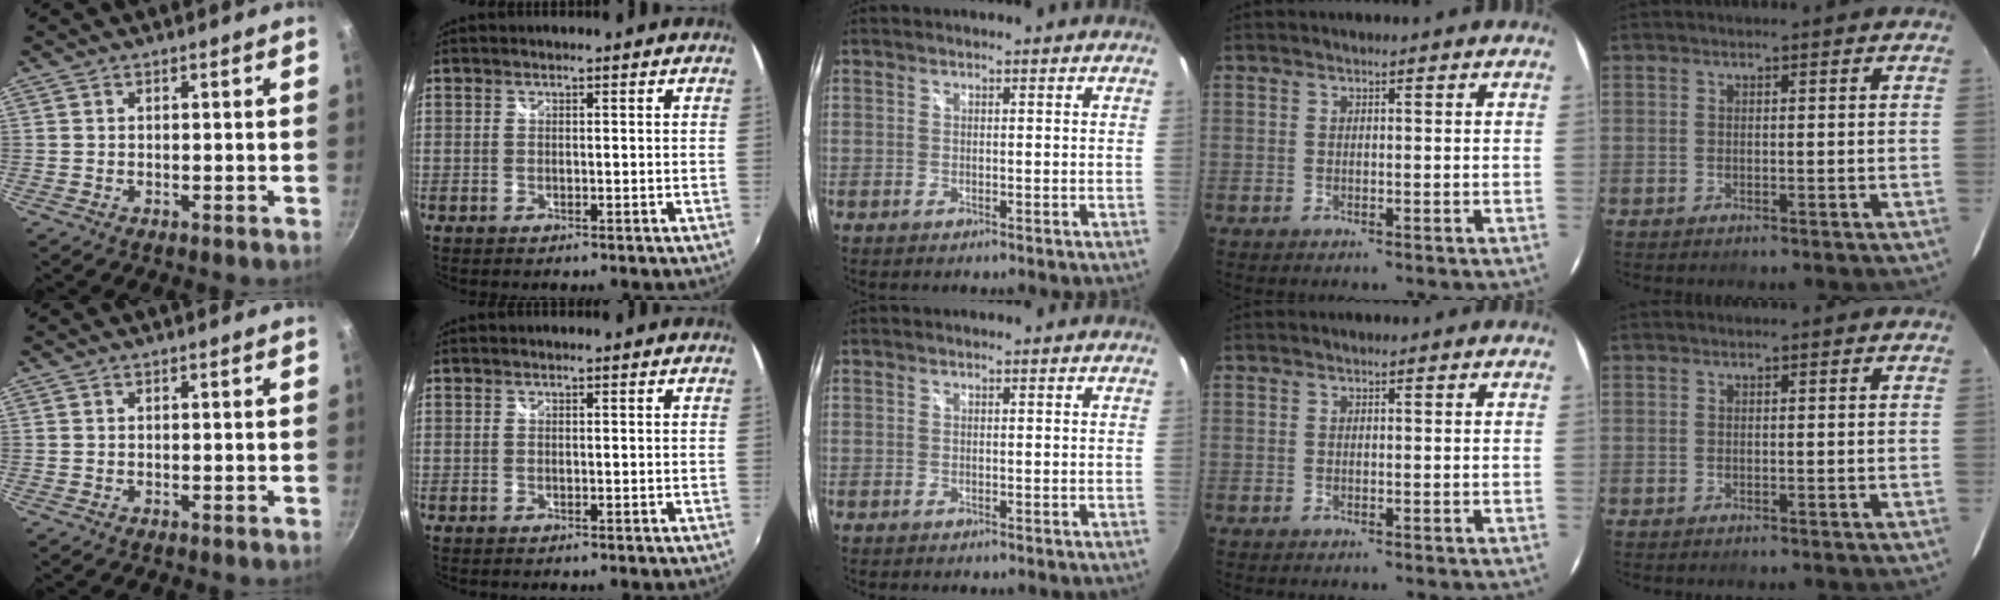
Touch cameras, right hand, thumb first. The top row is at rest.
{}